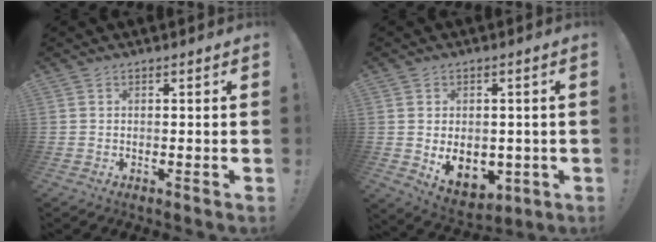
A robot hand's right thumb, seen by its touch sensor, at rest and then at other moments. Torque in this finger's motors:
{"motor_torque": [-0.23, 0.64, 0.38, 0.53, -0.07]}